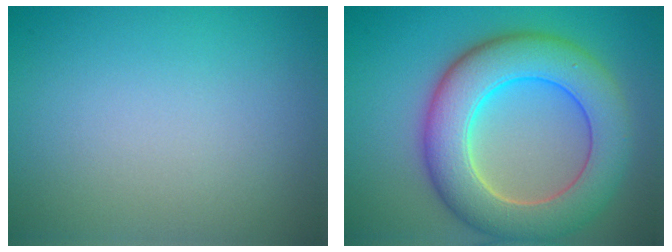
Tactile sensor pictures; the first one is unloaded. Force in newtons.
{"total": 9.2, "press": 9.2, "slide": 0.6}